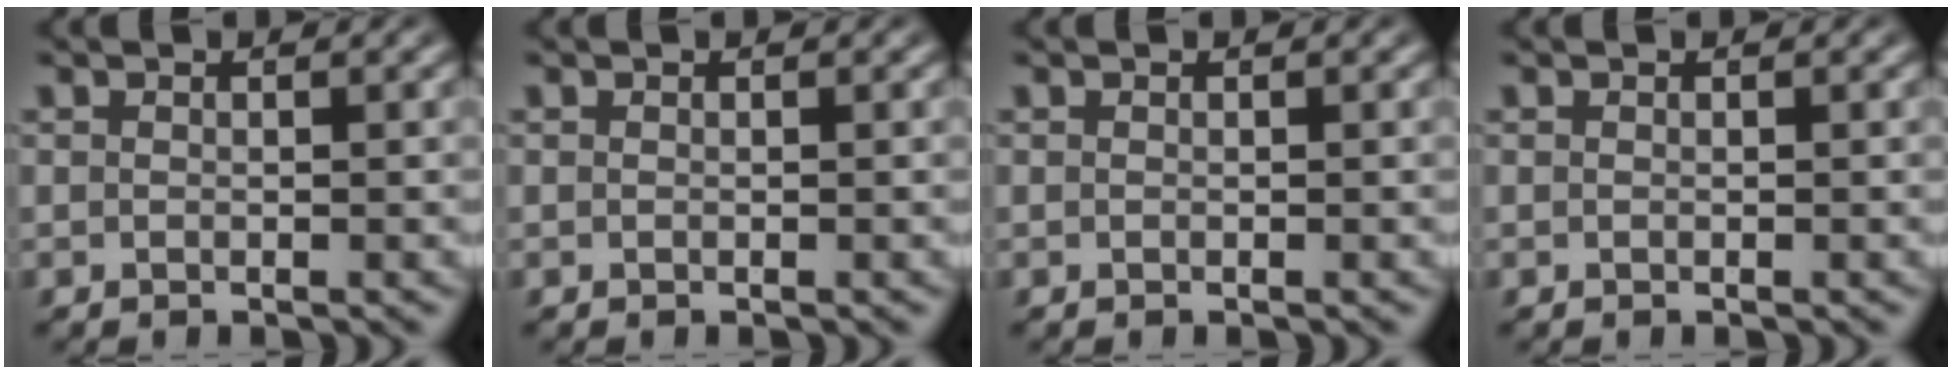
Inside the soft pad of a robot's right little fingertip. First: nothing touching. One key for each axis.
{"total": 0.0}
{"total": 0.0}
{"total": 0.0}